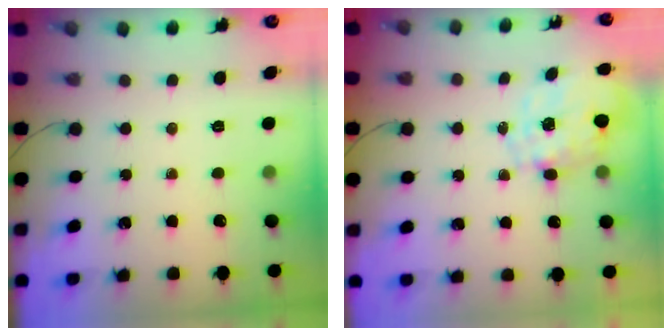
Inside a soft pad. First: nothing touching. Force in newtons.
{"total": 2.0, "press": 1.8, "slide": 1.0}